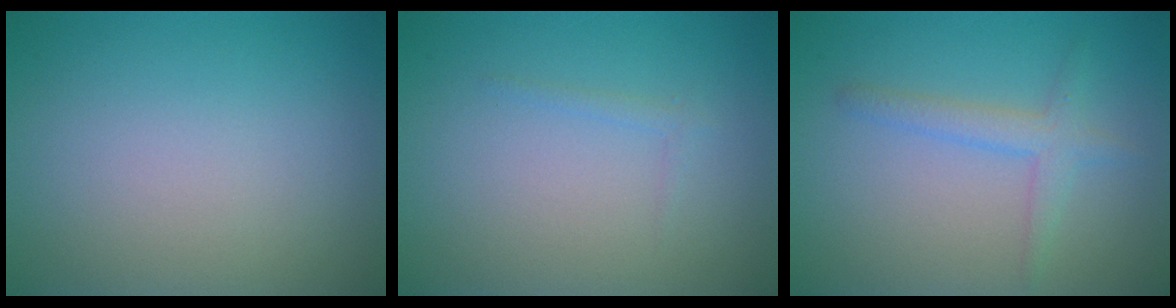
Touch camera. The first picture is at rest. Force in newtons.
{"total": 0.7, "press": 0.7, "slide": 0.0}
{"total": 2.3, "press": 2.3, "slide": 0.1}